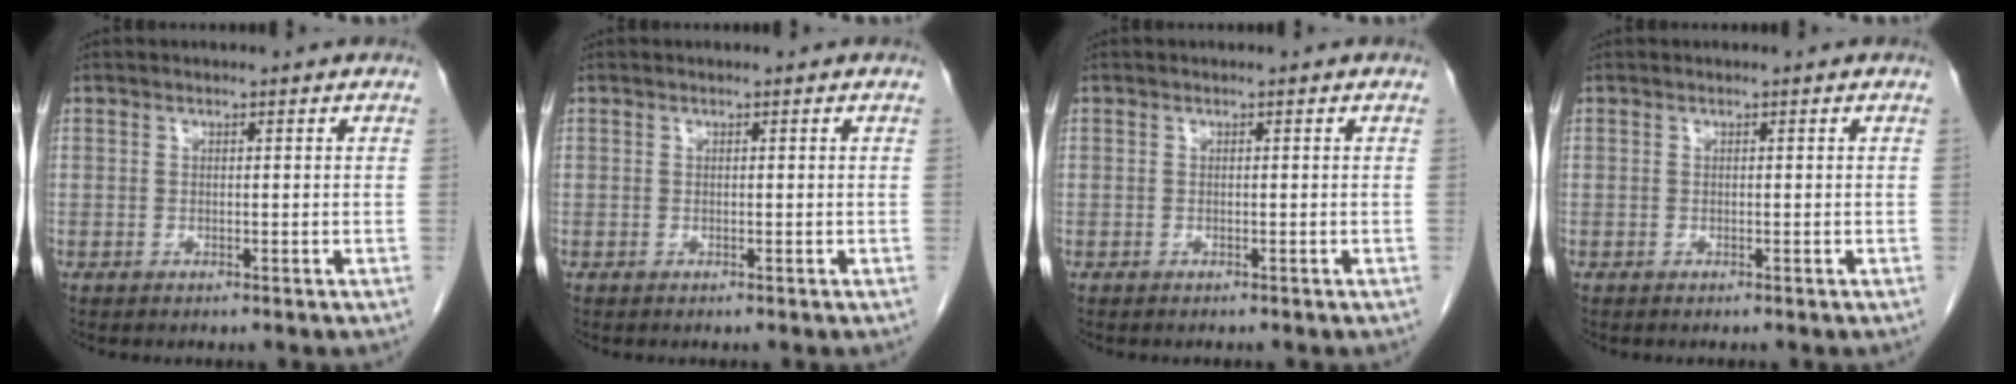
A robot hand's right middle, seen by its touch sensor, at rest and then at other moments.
{"total": 0.0}
{"total": 0.0}
{"total": 0.0}